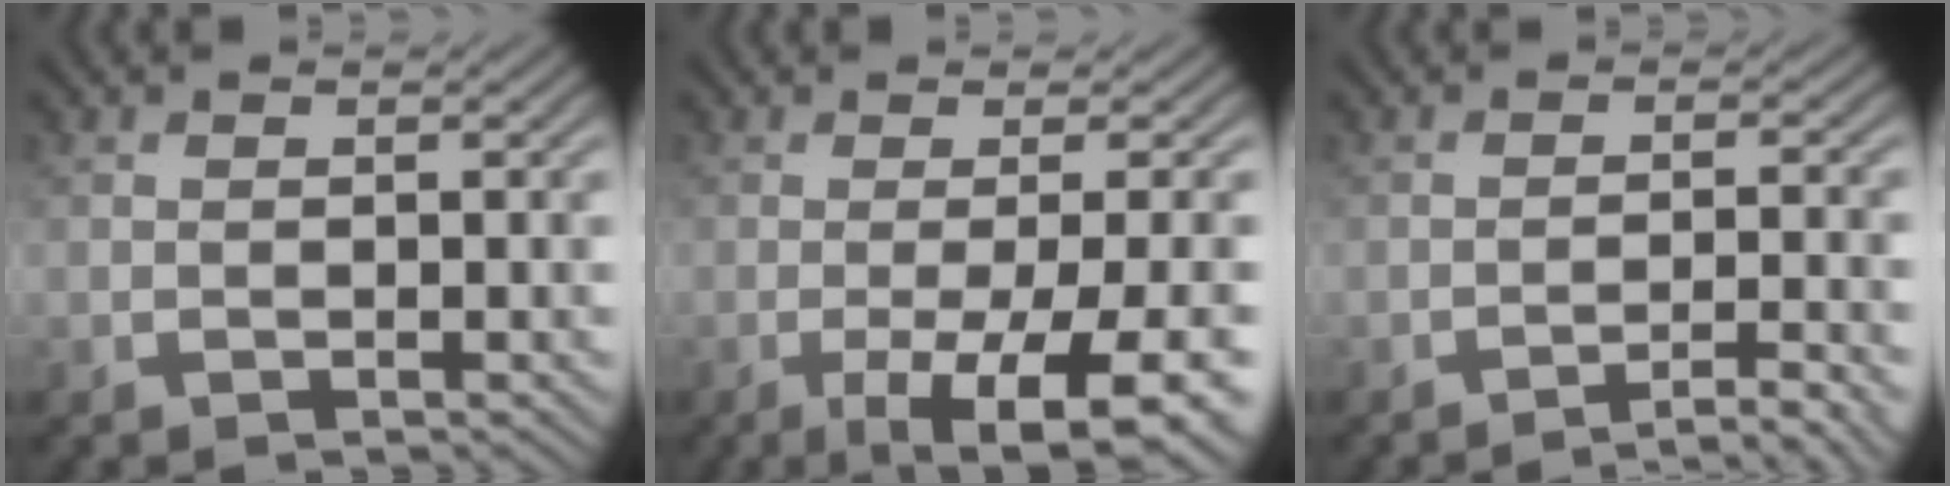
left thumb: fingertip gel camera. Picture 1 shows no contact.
{"total": 11.3, "force": [-4.3, 2.9, 10.0], "torque": [-0.125, -0.002, -0.053]}
{"total": 4.9, "force": [-3.5, 0.6, 3.4], "torque": [-0.047, 0.015, -0.062]}